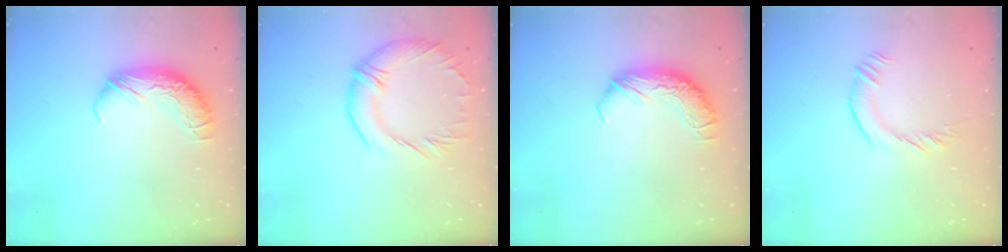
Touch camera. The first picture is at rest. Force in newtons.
{"total": 4.4, "press": 3.3, "slide": 3.0}
{"total": 0.0}
{"total": 1.7, "press": 1.4, "slide": 0.8}